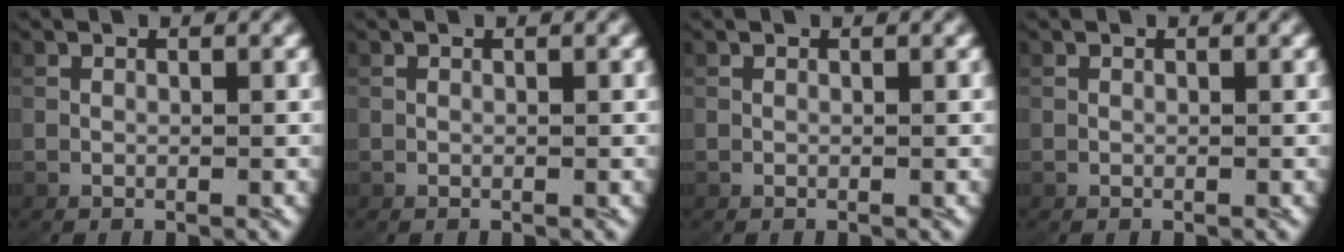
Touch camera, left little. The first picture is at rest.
{"total": 0.0}
{"total": 0.0}
{"total": 0.0}